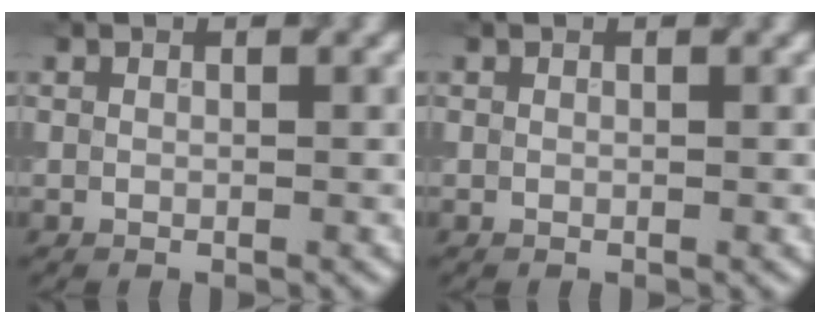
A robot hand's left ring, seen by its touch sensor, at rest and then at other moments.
{"total": 0.0}